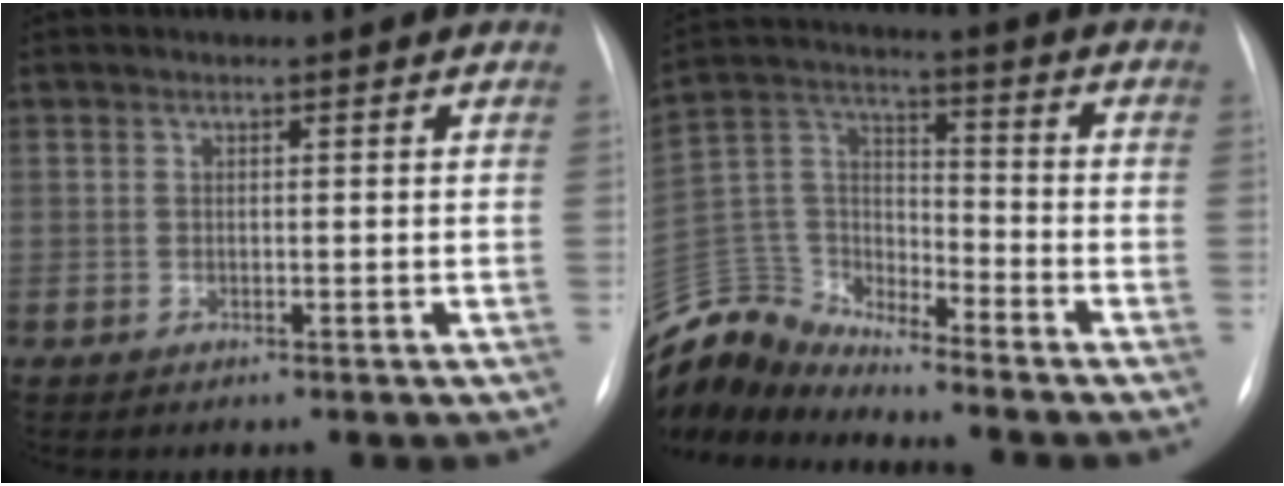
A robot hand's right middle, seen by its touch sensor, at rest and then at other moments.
{"total": 13.3, "force": [-13.0, 2.6, 0.8], "torque": [-0.032, 0.059, -0.253]}